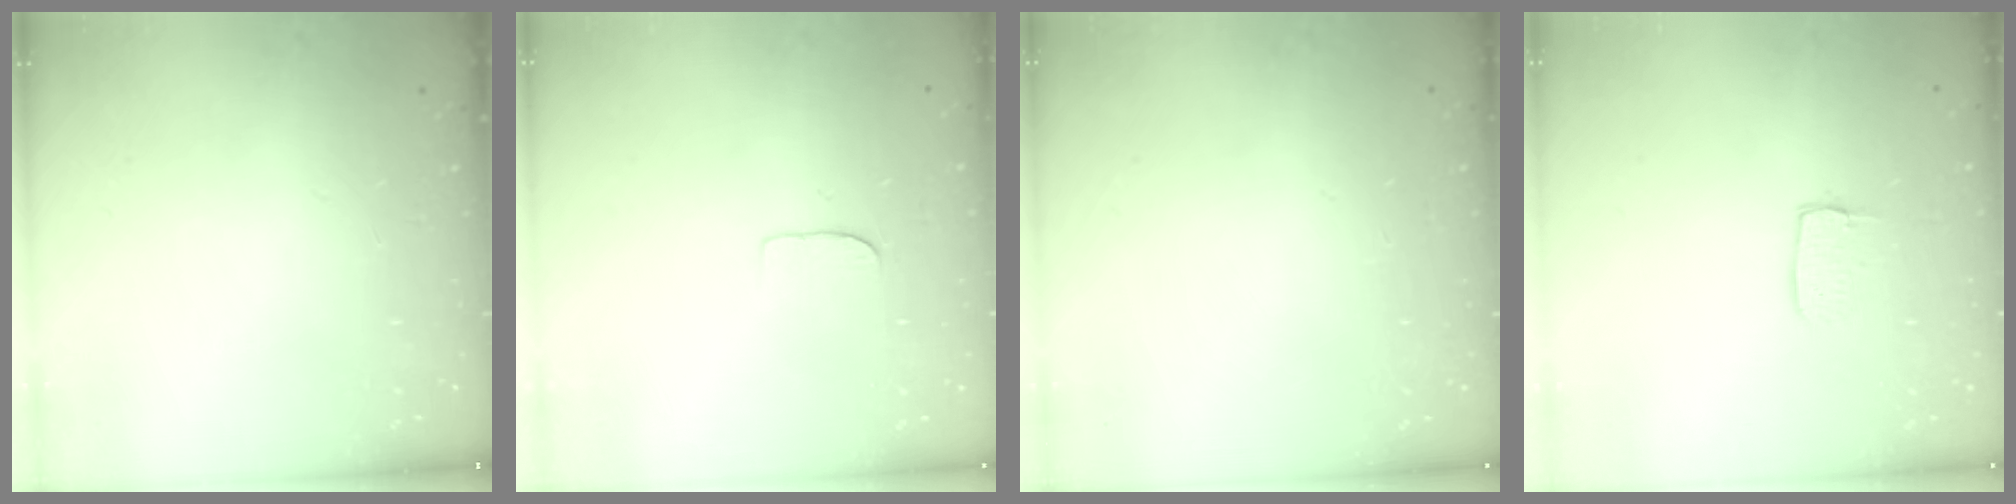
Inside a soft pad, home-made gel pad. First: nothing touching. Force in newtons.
{"total": 4.5, "press": 4.5, "slide": 0.3}
{"total": 0.8, "press": 0.4, "slide": 0.7}
{"total": 6.2, "press": 6.2, "slide": 0.4}